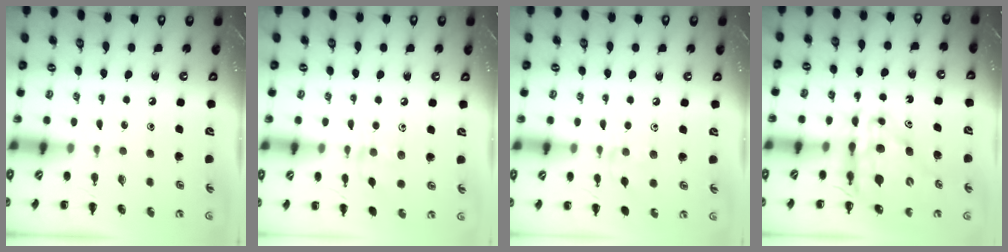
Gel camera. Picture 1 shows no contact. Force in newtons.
{"total": 6.7, "press": 6.6, "slide": 1.5}
{"total": 4.4, "press": 4.3, "slide": 1.0}
{"total": 13.6, "press": 13.1, "slide": 3.6}